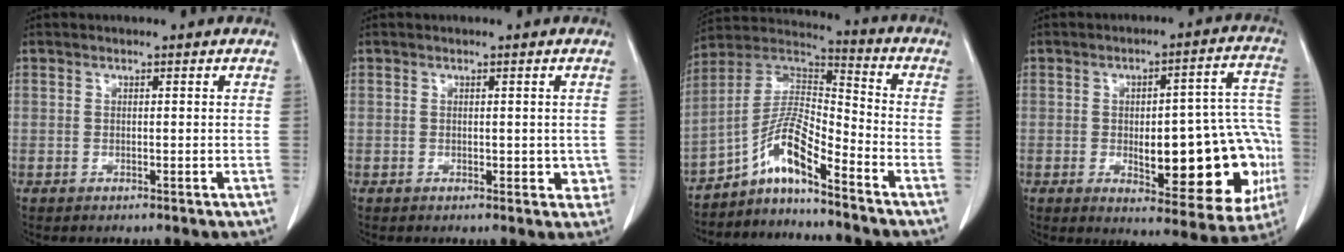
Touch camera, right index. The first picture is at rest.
{"total": 2.5, "force": [-0.2, 1.7, 1.8], "torque": [-0.011, 0.002, 0.001]}
{"total": 9.7, "force": [-6.4, 1.2, 7.2], "torque": [-0.147, 0.022, -0.121]}
{"total": 20.3, "force": [-3.7, 6.8, 18.8], "torque": [-0.166, 0.039, -0.019]}